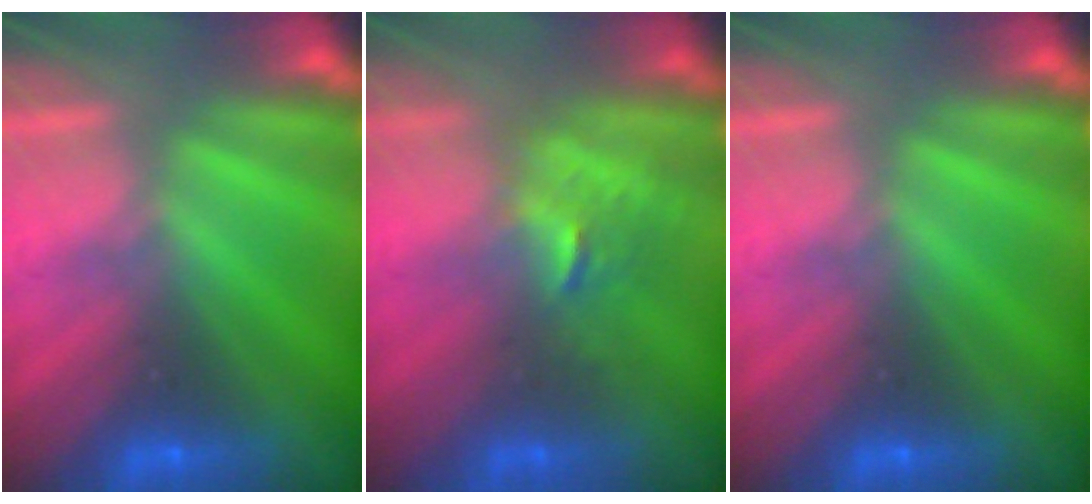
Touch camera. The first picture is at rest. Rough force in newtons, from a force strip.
{"total": 2.5}
{"total": 0.0}